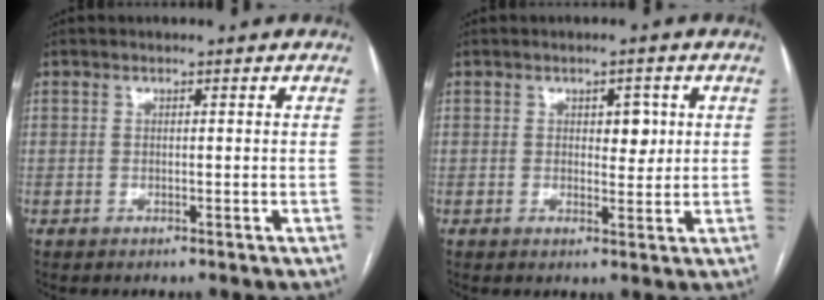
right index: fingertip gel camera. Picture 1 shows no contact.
{"total": 3.3, "force": [0.9, 1.8, 2.5], "torque": [-0.030, 0.000, 0.014]}